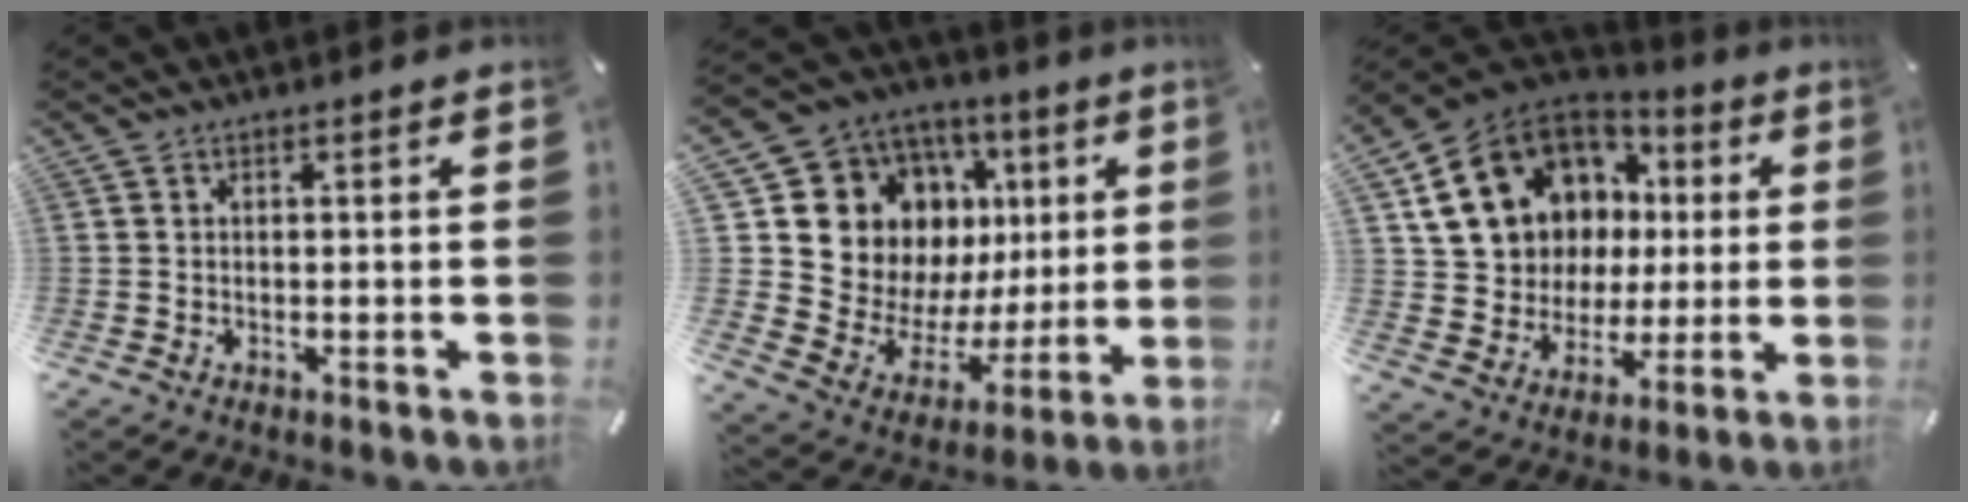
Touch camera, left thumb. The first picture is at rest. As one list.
[{"total": 16.0, "force": [6.7, 13.3, 6.0], "torque": [-0.111, -0.061, 0.146]}, {"total": 18.0, "force": [6.1, 15.2, 7.6], "torque": [-0.146, -0.034, 0.135]}]